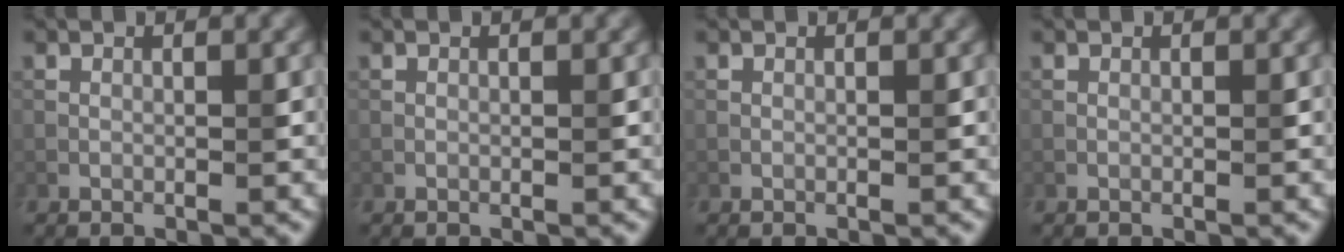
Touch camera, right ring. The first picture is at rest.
{"total": 0.0}
{"total": 0.0}
{"total": 0.0}